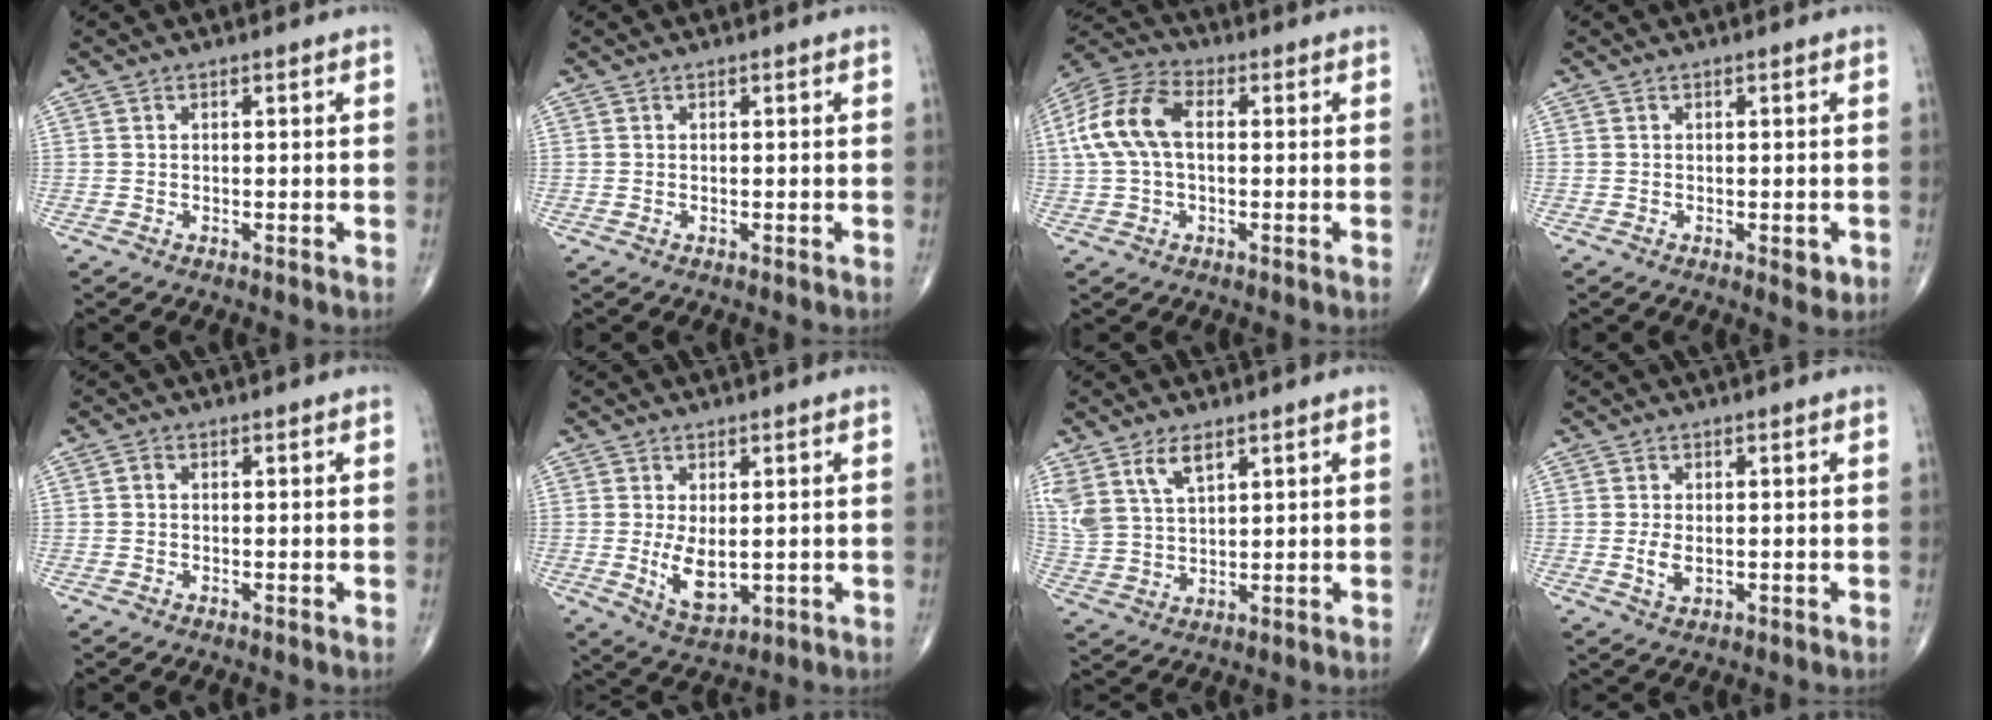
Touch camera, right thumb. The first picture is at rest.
{"total": 0.0}
{"total": 11.9, "force": [1.1, 7.1, 9.5], "torque": [-0.207, 0.033, 0.014]}
{"total": 2.2, "force": [-0.6, 1.1, 1.8], "torque": [-0.014, -0.002, -0.007]}
{"total": 0.7, "force": [-0.1, 0.6, 0.4], "torque": [-0.006, 0.001, -0.005]}
{"total": 6.5, "force": [-0.2, 3.4, 5.5], "torque": [-0.089, -0.019, 0.011]}
{"total": 8.3, "force": [5.0, 4.0, 5.3], "torque": [-0.107, -0.013, 0.110]}
{"total": 2.9, "force": [-0.2, 1.7, 2.4], "torque": [-0.049, -0.007, -0.001]}